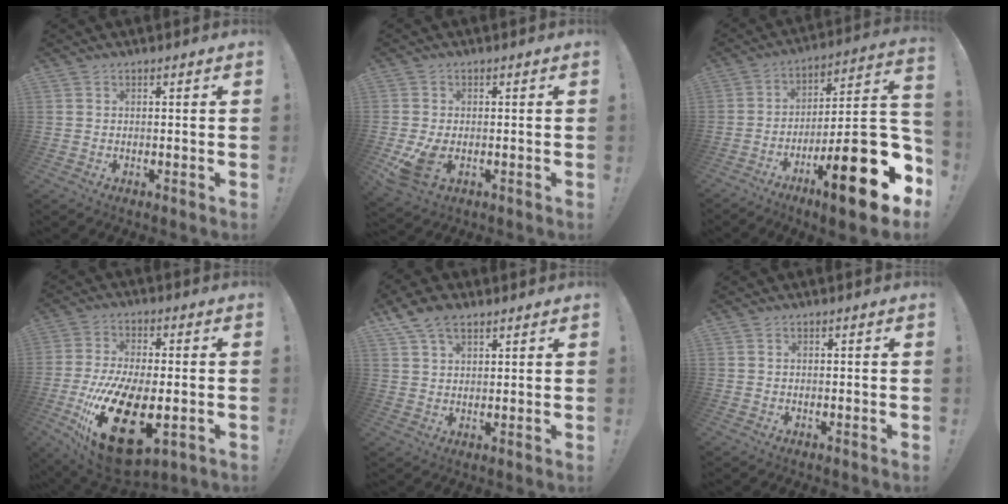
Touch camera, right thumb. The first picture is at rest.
{"total": 7.0, "force": [-1.9, 4.3, 5.2], "torque": [-0.097, -0.004, -0.028]}
{"total": 25.1, "force": [-11.0, 5.7, 21.8], "torque": [-0.303, 0.052, -0.170]}
{"total": 23.4, "force": [-6.3, 11.1, 19.7], "torque": [-0.390, 0.015, -0.086]}
{"total": 7.5, "force": [4.7, 4.1, 4.2], "torque": [-0.081, -0.006, 0.093]}
{"total": 0.0}